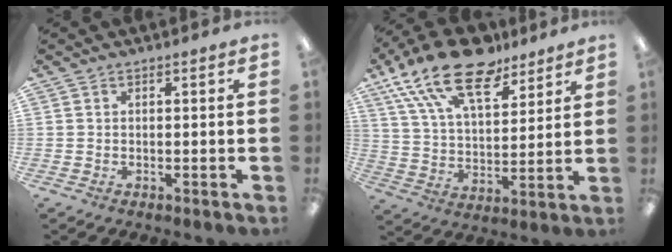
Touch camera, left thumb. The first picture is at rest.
{"total": 19.4, "force": [13.6, 8.6, 10.8], "torque": [-0.195, -0.076, 0.244]}